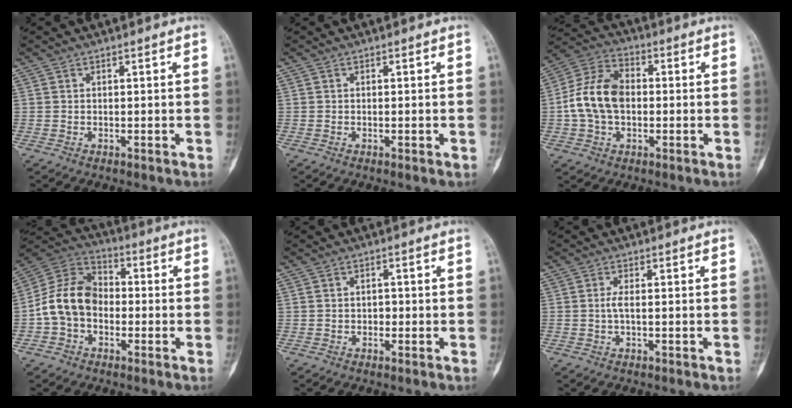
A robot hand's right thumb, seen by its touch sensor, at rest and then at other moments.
{"total": 0.9, "force": [-0.2, 0.4, 0.7], "torque": [-0.004, -0.001, -0.004]}
{"total": 12.2, "force": [-0.6, 8.5, 8.8], "torque": [-0.154, 0.031, -0.018]}
{"total": 12.4, "force": [-2.1, 9.4, 7.8], "torque": [-0.128, 0.039, -0.054]}
{"total": 1.4, "force": [-0.4, 1.2, 0.5], "torque": [0.004, 0.007, -0.010]}
{"total": 1.6, "force": [-0.2, 0.6, 1.5], "torque": [-0.029, 0.000, -0.007]}